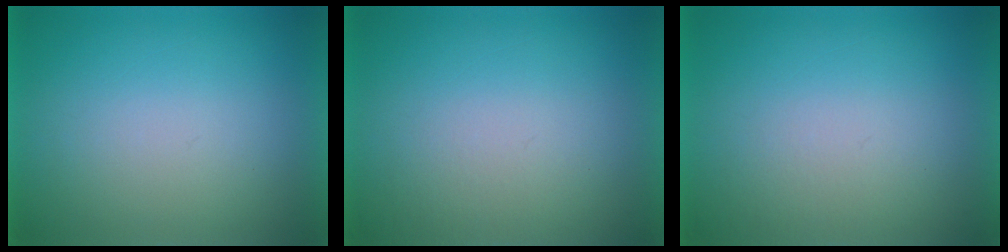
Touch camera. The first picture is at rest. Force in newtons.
{"total": 1.8}
{"total": 1.8}